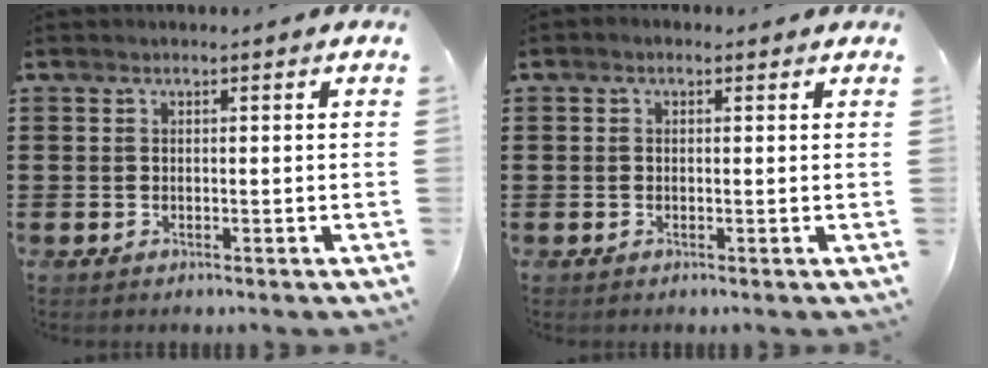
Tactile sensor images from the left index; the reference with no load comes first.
{"total": 0.6, "force": [-0.1, 0.5, 0.4], "torque": [-0.008, 0.003, -0.002]}